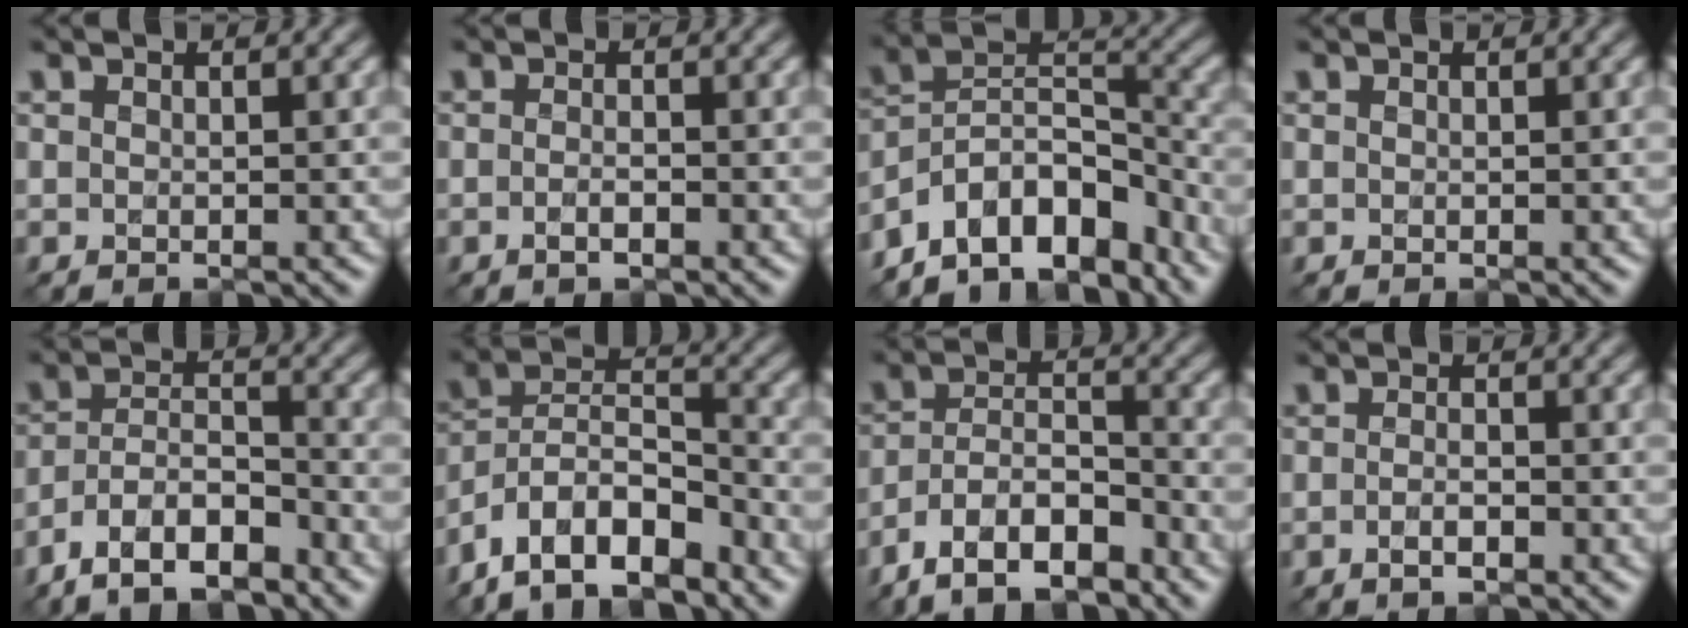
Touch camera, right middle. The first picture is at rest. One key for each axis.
{"total": 1.4, "fx": -0.6, "fy": 0.4, "fz": 1.1, "tx": -0.022, "ty": -0.003, "tz": -0.013}
{"total": 10.5, "fx": -7.8, "fy": 5.0, "fz": 5.0, "tx": -0.073, "ty": 0.022, "tz": -0.145}
{"total": 0.0}
{"total": 6.8, "fx": -4.9, "fy": 2.6, "fz": 4.0, "tx": -0.070, "ty": -0.001, "tz": -0.095}
{"total": 10.2, "fx": -7.4, "fy": 4.3, "fz": 5.6, "tx": -0.094, "ty": 0.009, "tz": -0.142}
{"total": 7.6, "fx": -5.4, "fy": 3.0, "fz": 4.5, "tx": -0.078, "ty": 0.000, "tz": -0.105}
{"total": 1.7, "fx": -0.7, "fy": 0.5, "fz": 1.4, "tx": -0.027, "ty": -0.003, "tz": -0.015}